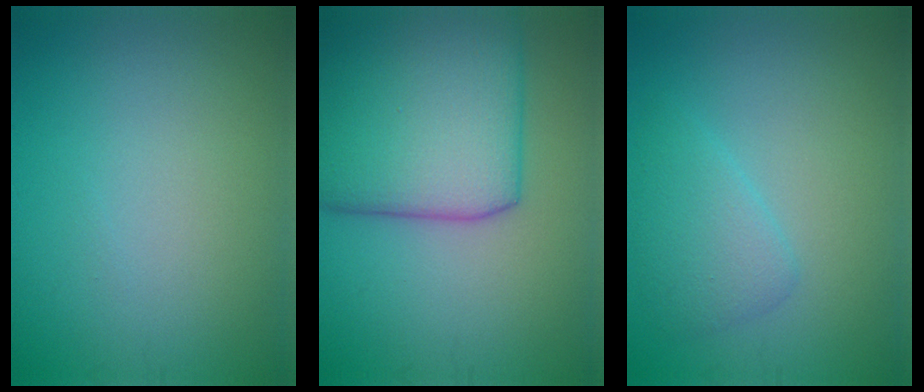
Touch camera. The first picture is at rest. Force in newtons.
{"total": 12.1, "press": 12.1, "slide": 0.3}
{"total": 2.8, "press": 2.8, "slide": 0.2}